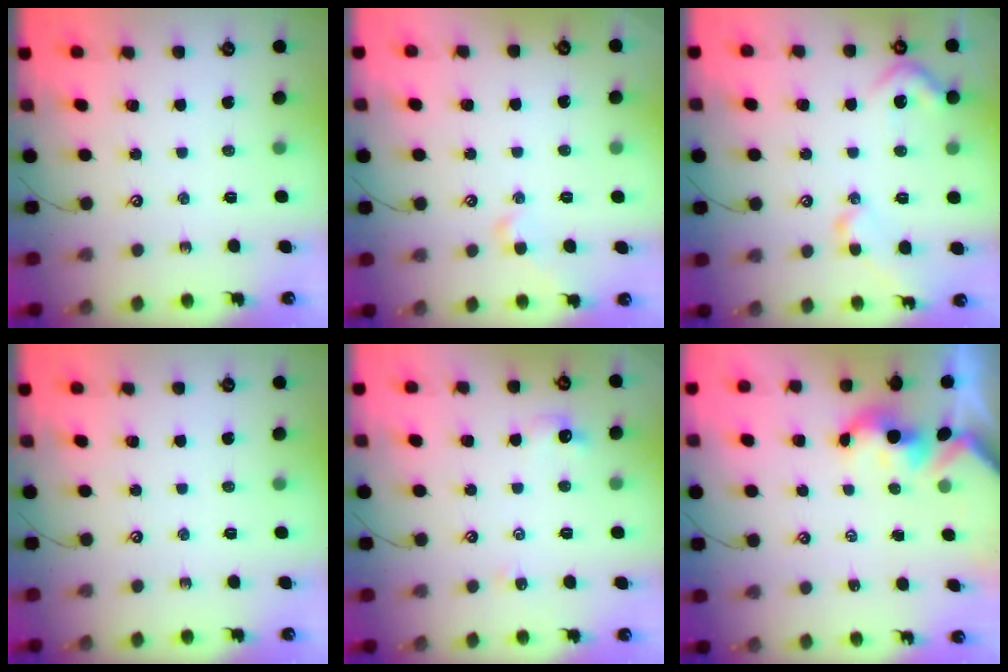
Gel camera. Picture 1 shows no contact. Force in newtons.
{"total": 1.7, "press": 1.6, "slide": 0.7}
{"total": 6.4, "press": 6.3, "slide": 1.1}
{"total": 0.0}
{"total": 1.9, "press": 1.8, "slide": 0.6}
{"total": 1.6, "press": 1.5, "slide": 0.4}